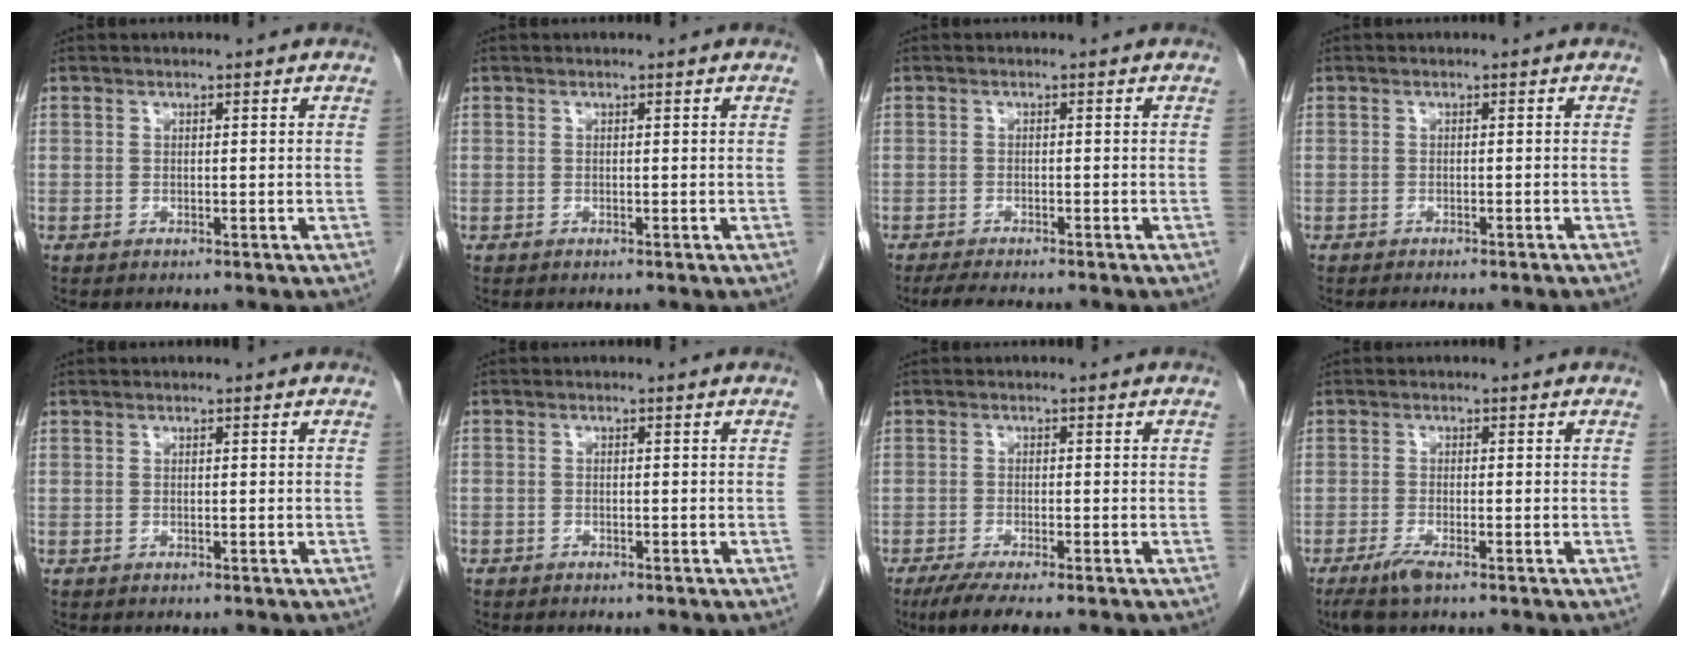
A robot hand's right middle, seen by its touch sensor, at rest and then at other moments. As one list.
[{"total": 0.0}, {"total": 5.2, "force": [-4.5, 0.7, 2.6], "torque": [-0.042, -0.014, -0.066]}, {"total": 5.4, "force": [-4.8, 0.6, 2.4], "torque": [-0.025, -0.009, -0.057]}, {"total": 0.0}, {"total": 1.1, "force": [-0.9, 0.7, 0.2], "torque": [-0.003, 0.003, -0.012]}, {"total": 5.6, "force": [-4.1, 0.4, 3.7], "torque": [-0.060, -0.013, -0.065]}, {"total": 3.2, "force": [-2.1, 0.4, 2.3], "torque": [-0.053, -0.008, -0.042]}]